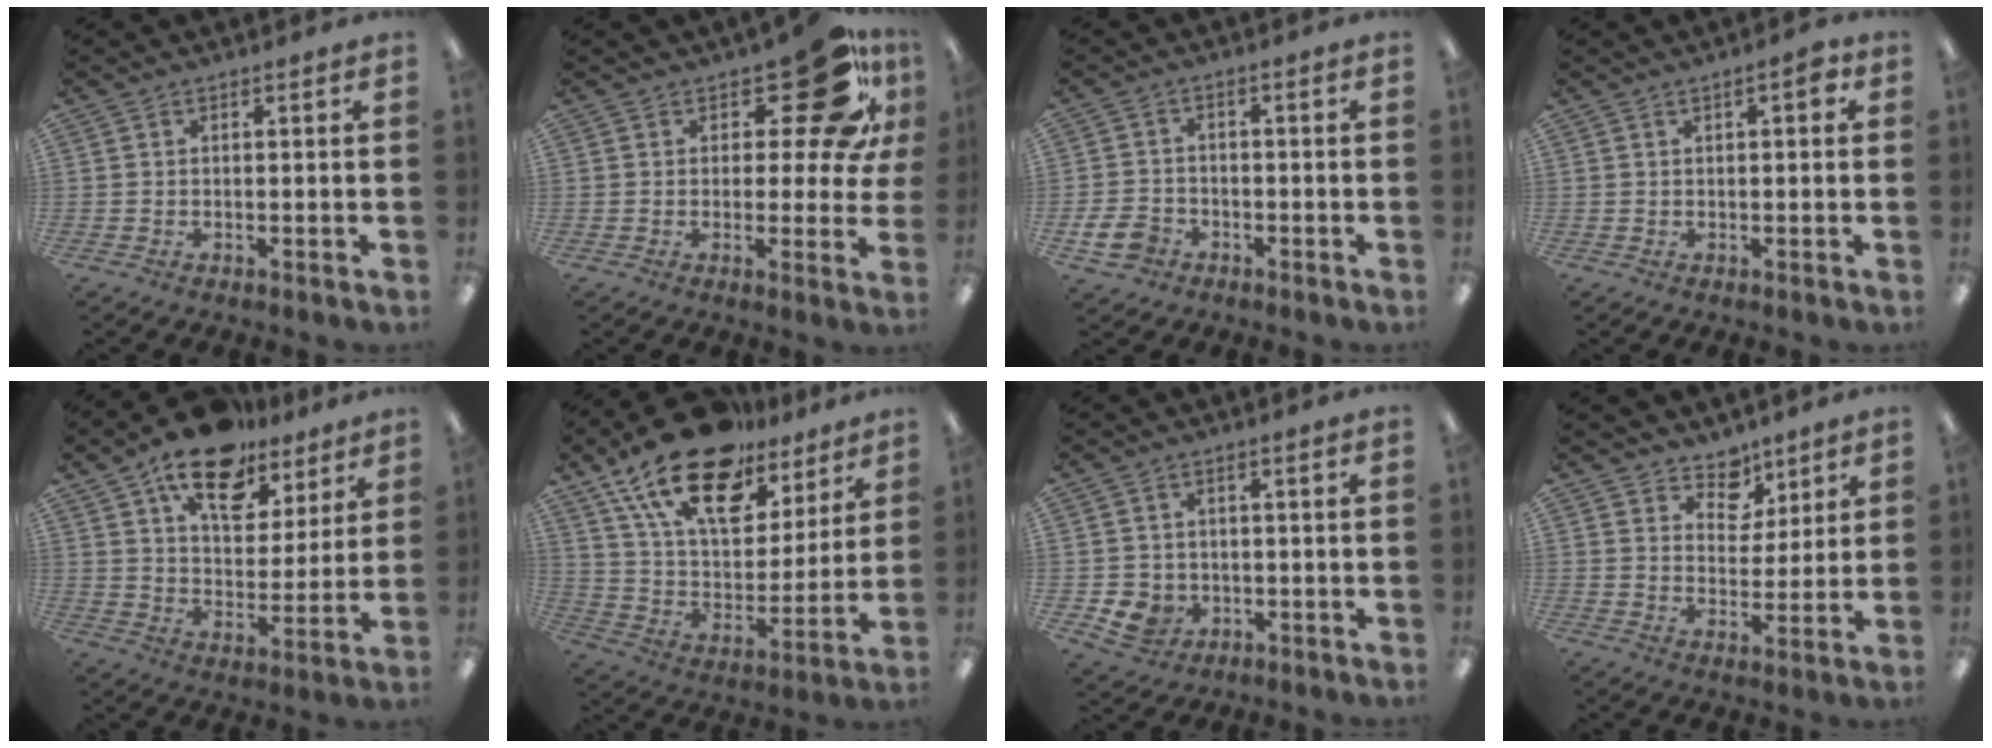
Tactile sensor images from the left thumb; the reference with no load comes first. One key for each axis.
{"total": 16.9, "fx": 9.3, "fy": 7.4, "fz": 12.0, "tx": -0.159, "ty": -0.055, "tz": 0.155}
{"total": 5.9, "fx": -3.2, "fy": 4.1, "fz": 2.8, "tx": -0.068, "ty": 0.014, "tz": -0.061}
{"total": 3.5, "fx": 1.3, "fy": 1.2, "fz": 3.1, "tx": -0.047, "ty": 0.002, "tz": 0.017}
{"total": 17.1, "fx": 11.8, "fy": 8.8, "fz": 8.6, "tx": -0.137, "ty": -0.062, "tz": 0.207}
{"total": 22.5, "fx": 15.0, "fy": 11.0, "fz": 12.6, "tx": -0.234, "ty": -0.082, "tz": 0.266}
{"total": 5.3, "fx": -1.6, "fy": 4.8, "fz": 1.6, "tx": -0.043, "ty": 0.007, "tz": -0.029}
{"total": 7.0, "fx": 5.4, "fy": 4.4, "fz": 0.8, "tx": -0.013, "ty": -0.037, "tz": 0.100}